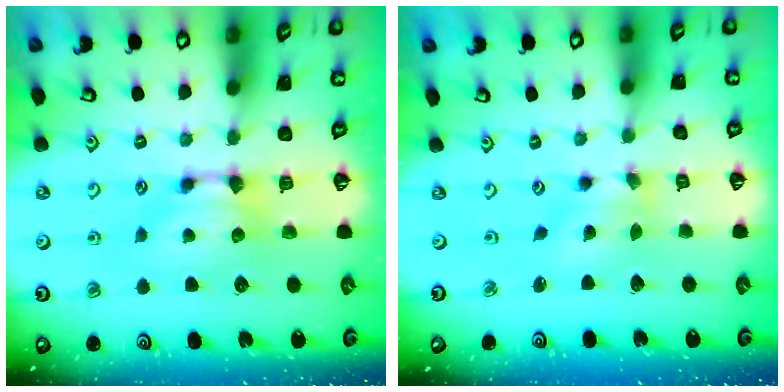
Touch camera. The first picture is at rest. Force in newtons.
{"total": 1.7, "press": 1.0, "slide": 1.4}